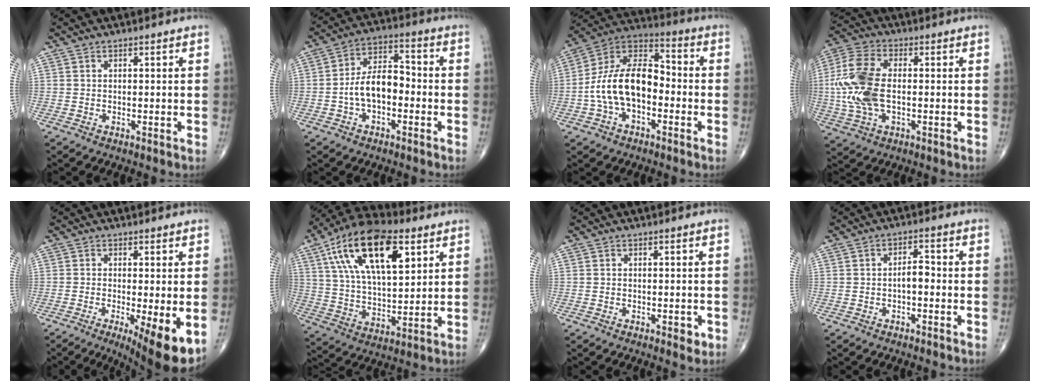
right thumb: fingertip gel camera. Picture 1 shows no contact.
{"total": 9.4, "force": [-2.0, 5.4, 7.4], "torque": [-0.123, 0.041, -0.045]}
{"total": 15.7, "force": [-2.9, 9.2, 12.4], "torque": [-0.219, 0.048, -0.059]}
{"total": 13.6, "force": [-0.6, 7.4, 11.3], "torque": [-0.260, 0.010, -0.014]}
{"total": 10.1, "force": [-3.5, 2.2, 9.3], "torque": [-0.136, -0.022, -0.049]}
{"total": 22.3, "force": [9.4, 10.2, 17.5], "torque": [-0.301, -0.013, 0.166]}
{"total": 2.0, "force": [-0.8, 1.0, 1.6], "torque": [-0.016, 0.000, -0.009]}
{"total": 3.1, "force": [-0.7, 1.5, 2.6], "torque": [-0.034, 0.015, -0.015]}